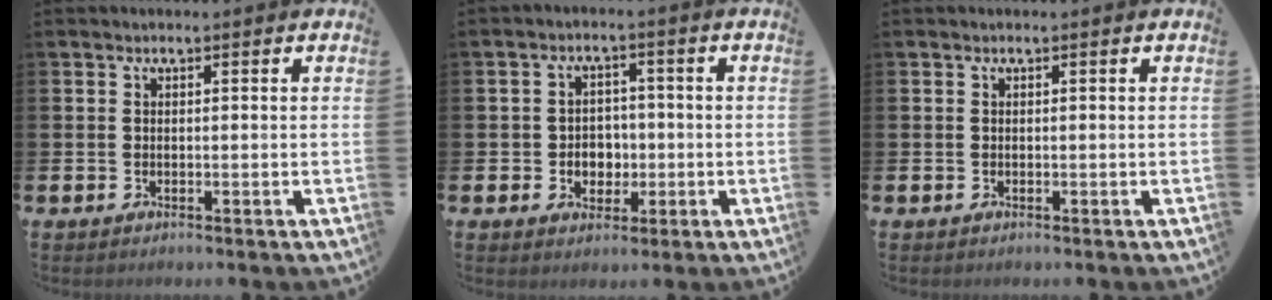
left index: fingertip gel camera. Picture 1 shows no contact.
{"total": 3.3, "force": [-0.4, 3.1, 1.3], "torque": [-0.025, 0.001, -0.017]}
{"total": 0.0}